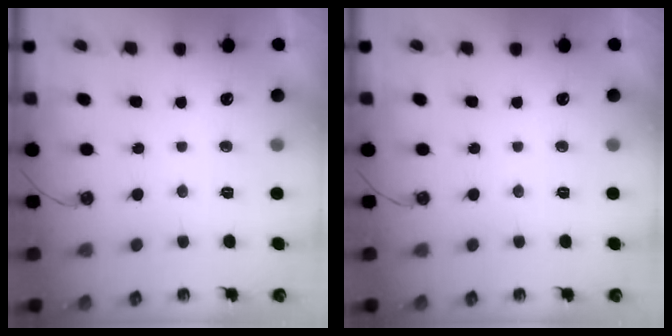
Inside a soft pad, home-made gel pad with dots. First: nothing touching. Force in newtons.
{"total": 0.0}